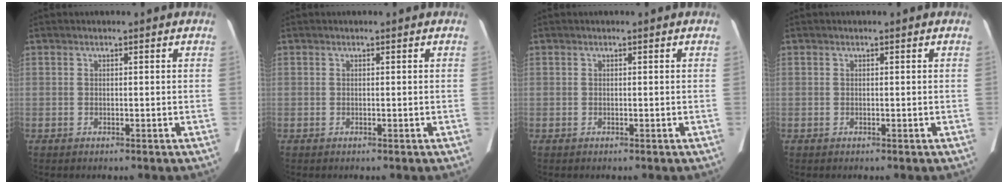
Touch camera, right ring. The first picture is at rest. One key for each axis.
{"total": 0.0}
{"total": 0.0}
{"total": 0.0}